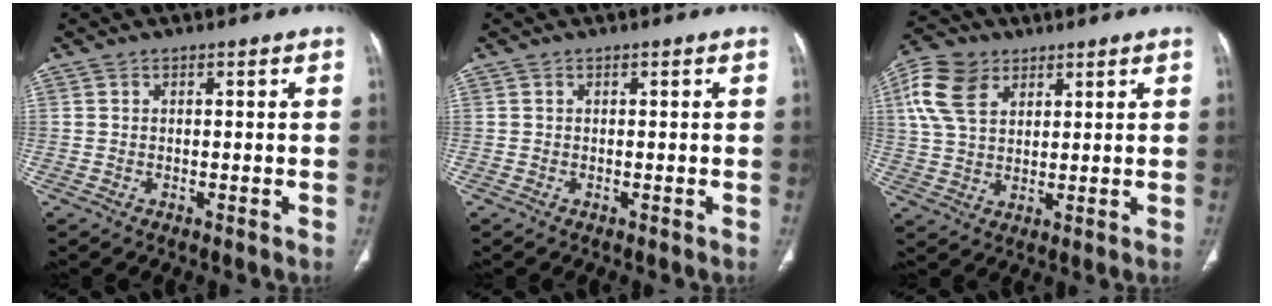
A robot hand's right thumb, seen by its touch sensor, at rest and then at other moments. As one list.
[{"total": 0.0}, {"total": 10.7, "force": [4.6, 7.2, 6.4], "torque": [-0.117, 0.000, 0.087]}]